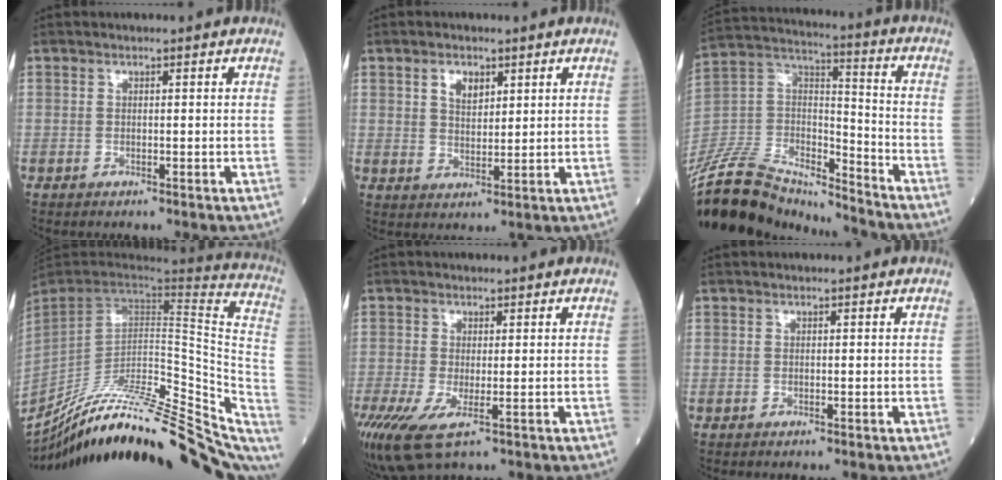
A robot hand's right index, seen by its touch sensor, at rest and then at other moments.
{"total": 3.6, "force": [1.9, 2.0, 2.4], "torque": [-0.044, 0.003, 0.036]}
{"total": 21.3, "force": [-19.5, 4.9, 7.1], "torque": [-0.157, 0.023, -0.351]}
{"total": 38.2, "force": [-30.8, 7.5, 21.3], "torque": [-0.263, -0.051, -0.433]}
{"total": 10.0, "force": [-4.3, 4.0, 8.1], "torque": [-0.186, -0.028, -0.068]}
{"total": 0.0}